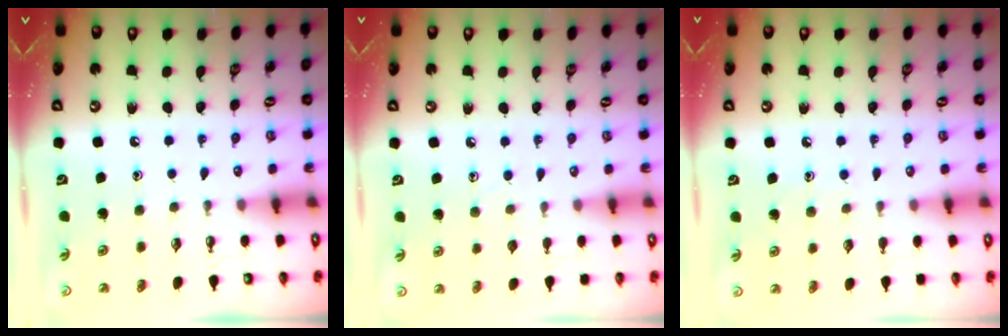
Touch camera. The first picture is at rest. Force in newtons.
{"total": 4.4, "press": 4.4, "slide": 0.5}
{"total": 7.3, "press": 7.3, "slide": 0.7}